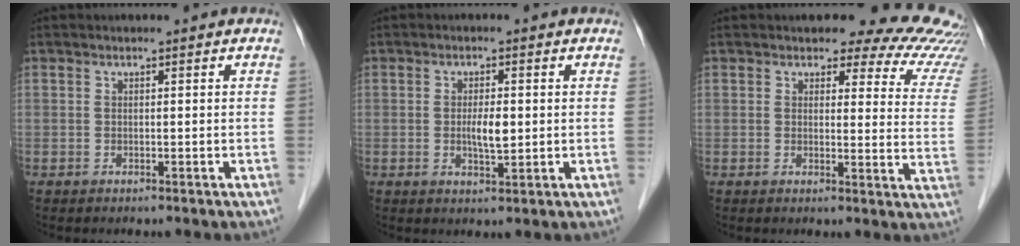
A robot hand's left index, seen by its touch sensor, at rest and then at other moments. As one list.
[{"total": 3.3, "force": [-0.3, 0.9, 3.2], "torque": [-0.058, -0.006, -0.003]}, {"total": 13.8, "force": [12.9, 3.6, 3.1], "torque": [0.004, -0.075, 0.102]}]